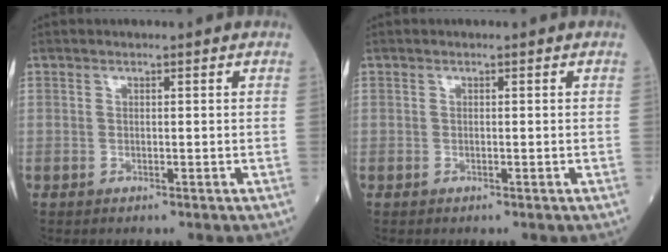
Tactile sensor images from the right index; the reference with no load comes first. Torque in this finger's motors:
{"motor_torque": [0.12, -0.05, 0.03, 0.01]}